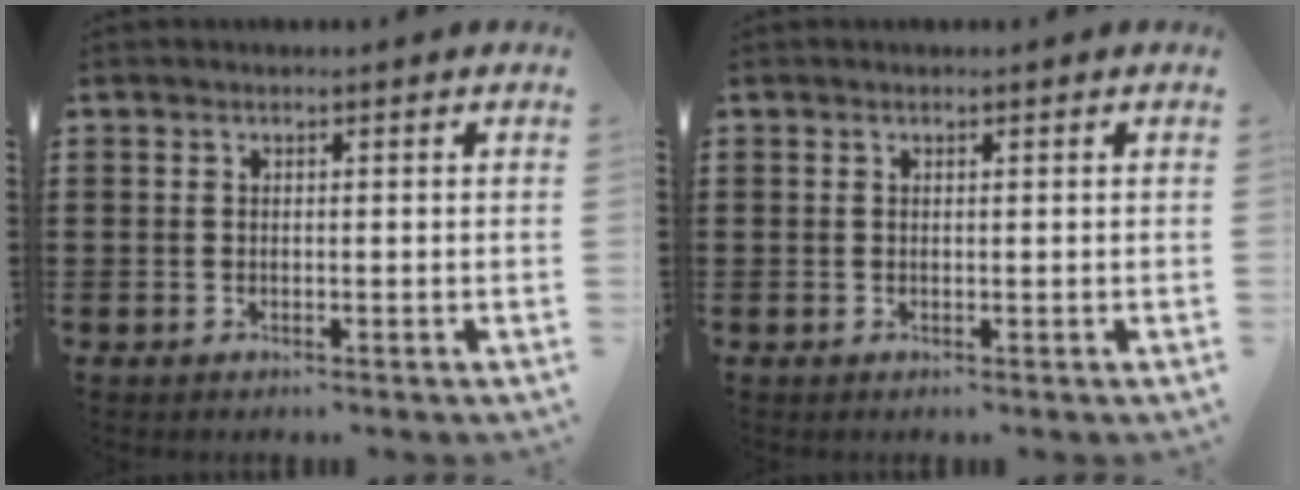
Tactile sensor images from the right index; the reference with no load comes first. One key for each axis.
{"total": 0.0}